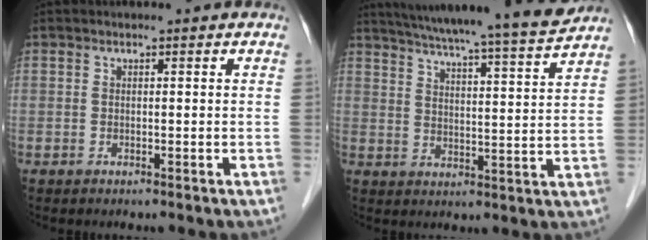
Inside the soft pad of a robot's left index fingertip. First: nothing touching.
{"total": 17.4, "force": [15.9, -1.1, 7.0], "torque": [-0.117, -0.028, 0.220]}